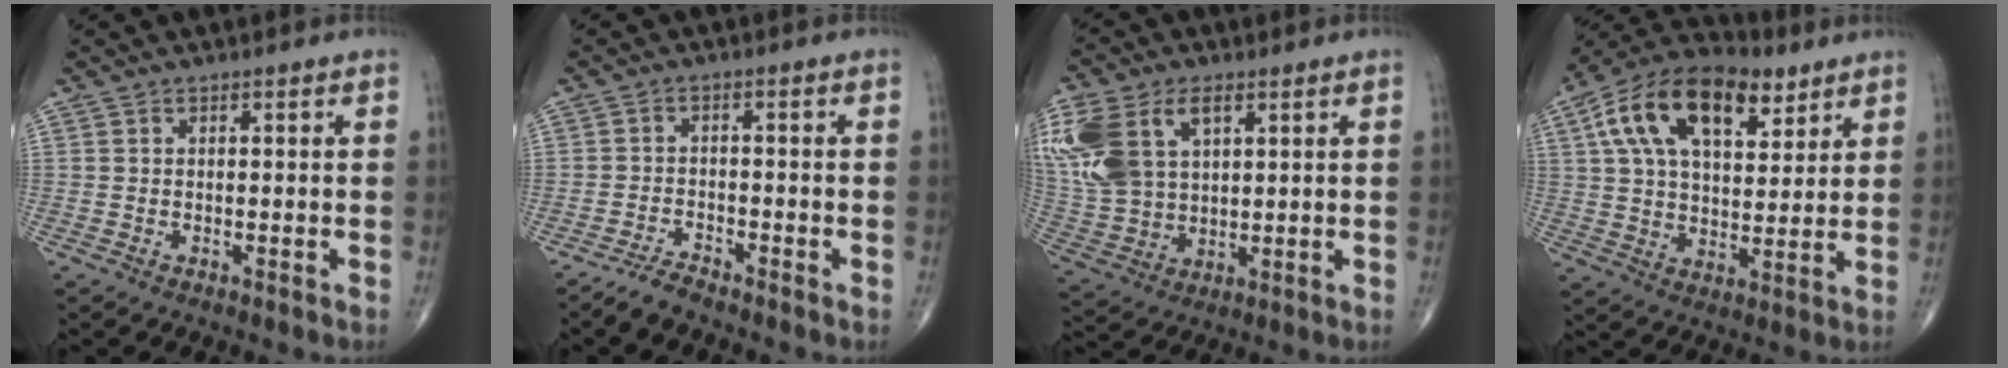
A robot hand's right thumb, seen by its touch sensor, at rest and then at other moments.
{"total": 3.0, "force": [-2.8, 0.5, 1.0], "torque": [-0.024, 0.003, -0.059]}
{"total": 18.7, "force": [6.7, 11.9, 12.9], "torque": [-0.295, 0.004, 0.134]}
{"total": 20.3, "force": [9.2, 10.8, 14.6], "torque": [-0.237, -0.003, 0.156]}